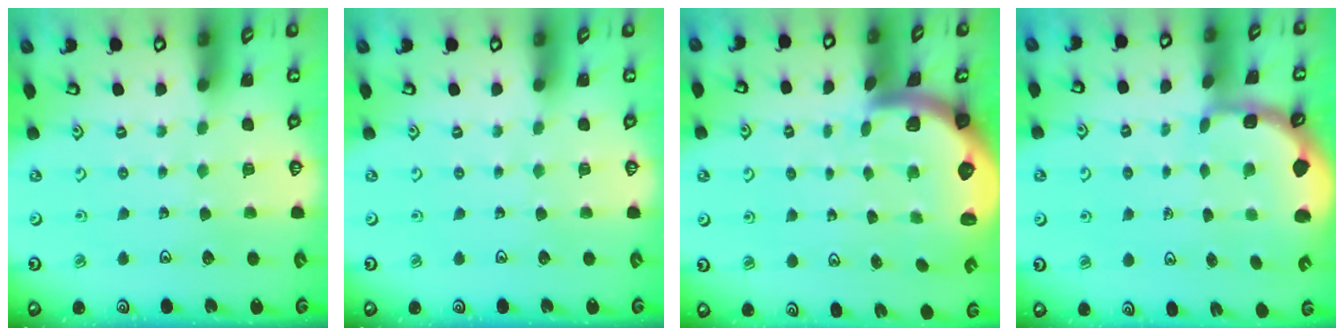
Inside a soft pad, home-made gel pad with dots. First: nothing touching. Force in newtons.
{"total": 0.0}
{"total": 1.9, "press": 1.9, "slide": 0.2}
{"total": 1.9, "press": 1.8, "slide": 0.6}